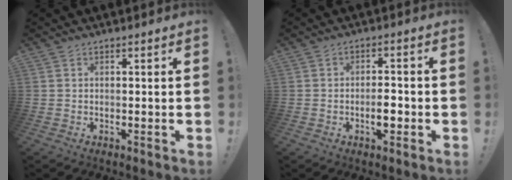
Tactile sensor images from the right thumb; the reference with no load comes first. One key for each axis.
{"total": 4.8, "fx": -1.7, "fy": 2.1, "fz": 4.0, "tx": -0.056, "ty": 0.003, "tz": -0.032}